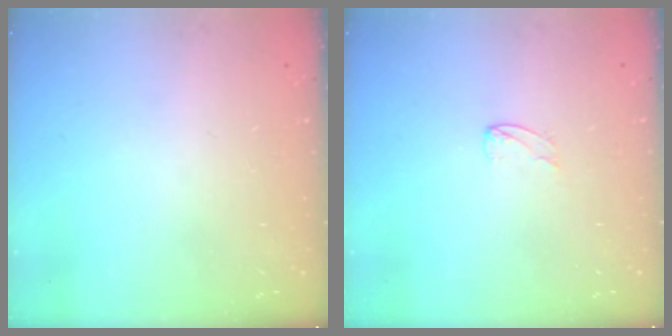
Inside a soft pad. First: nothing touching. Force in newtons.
{"total": 2.0, "press": 2.0, "slide": 0.2}